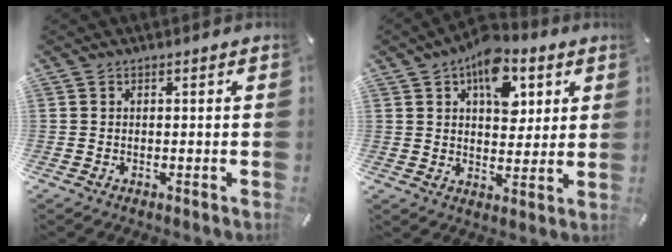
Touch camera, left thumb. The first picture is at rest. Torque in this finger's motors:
{"motor_torque": [2.43, 2.58, 1.46, -1.32, 0.63]}